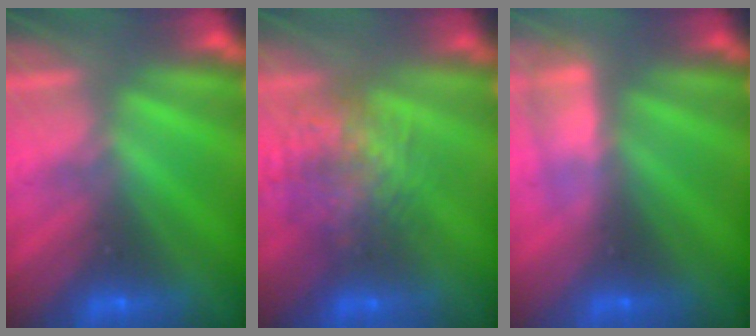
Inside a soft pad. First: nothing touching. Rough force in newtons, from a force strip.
{"total": 7.3}
{"total": 3.0}